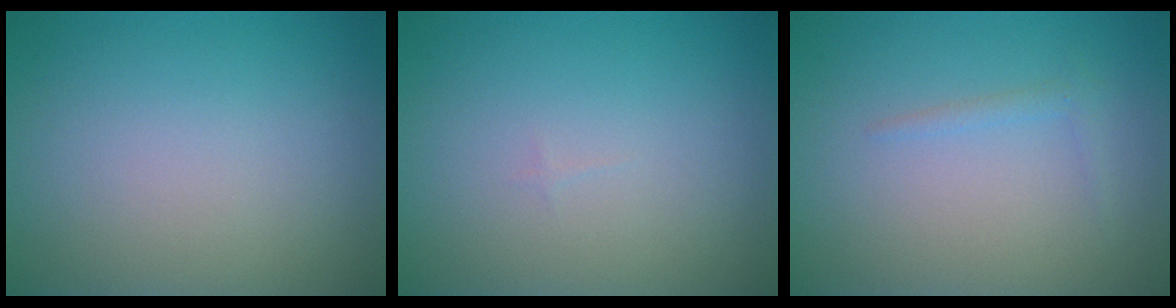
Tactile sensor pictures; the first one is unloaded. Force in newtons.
{"total": 0.0}
{"total": 0.9, "press": 0.9, "slide": 0.0}